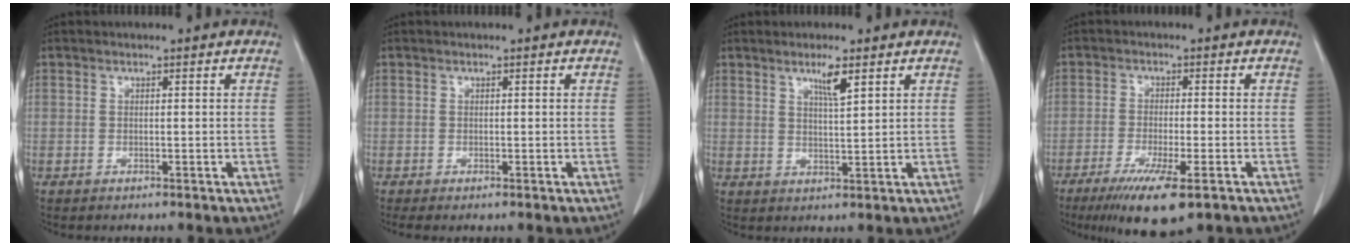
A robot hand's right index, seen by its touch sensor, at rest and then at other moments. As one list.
[{"total": 0.9, "force": [-0.4, 0.1, 0.8], "torque": [-0.016, -0.004, -0.005]}, {"total": 3.6, "force": [2.2, 0.0, 2.9], "torque": [-0.055, -0.006, 0.039]}, {"total": 9.6, "force": [-5.9, 1.1, 7.5], "torque": [-0.128, -0.028, -0.091]}]